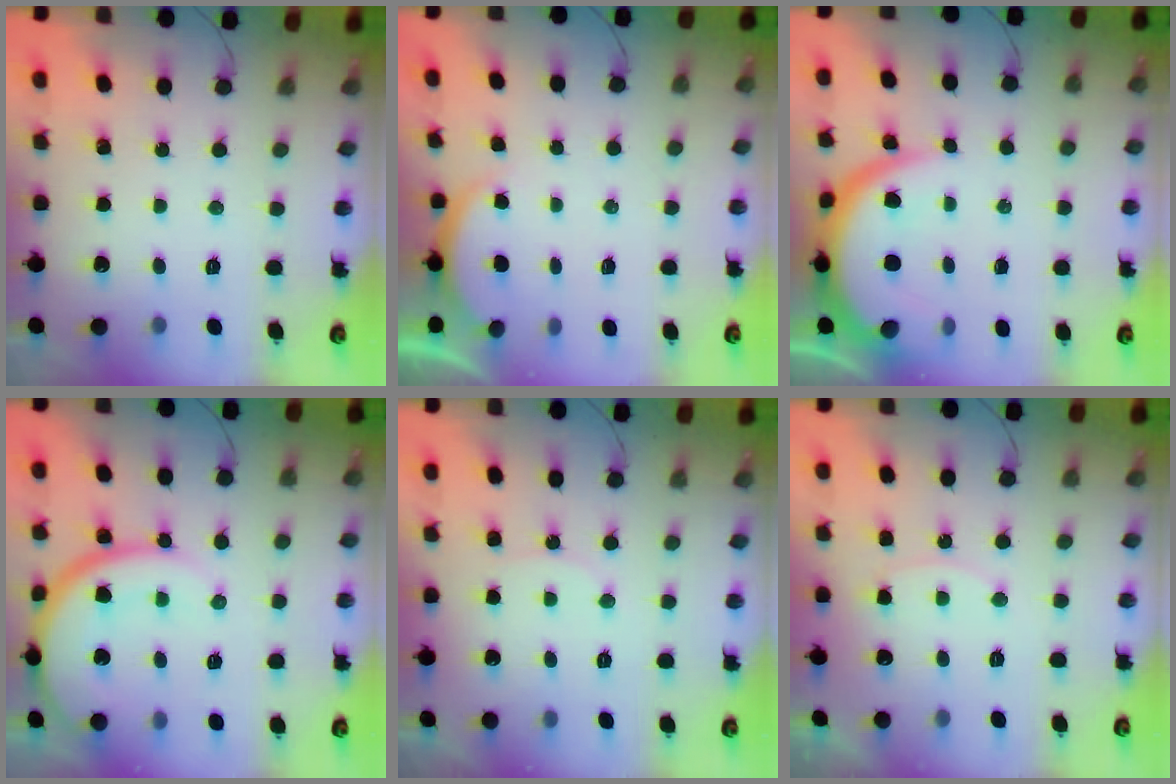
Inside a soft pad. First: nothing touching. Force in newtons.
{"total": 2.4, "press": 2.4, "slide": 0.6}
{"total": 10.8, "press": 10.7, "slide": 1.0}
{"total": 15.6, "press": 15.5, "slide": 2.0}
{"total": 4.4, "press": 4.4, "slide": 0.5}
{"total": 7.5, "press": 7.4, "slide": 0.7}